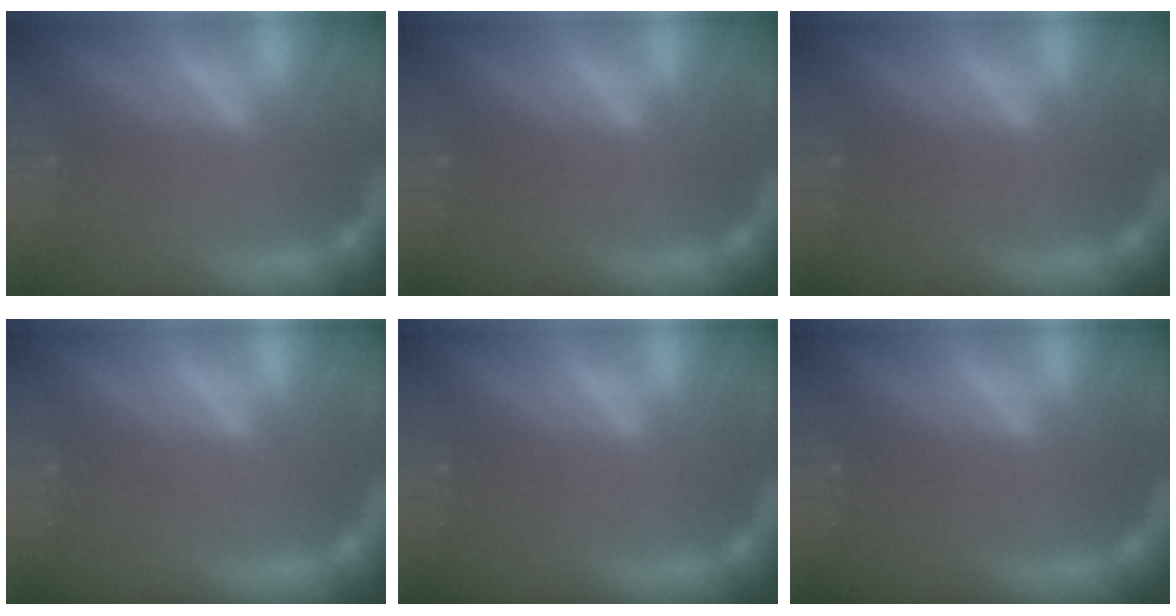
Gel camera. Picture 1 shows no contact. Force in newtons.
{"total": 0.0}
{"total": 0.0}
{"total": 0.0}
{"total": 0.0}
{"total": 0.0}